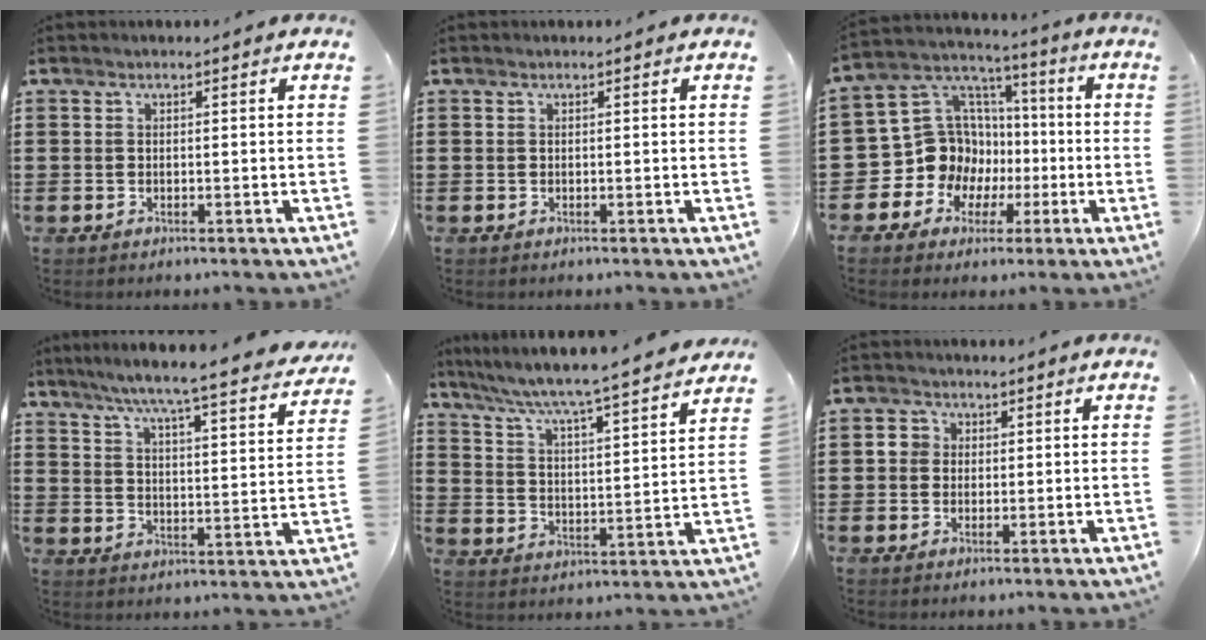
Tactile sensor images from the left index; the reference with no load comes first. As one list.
[{"total": 0.0}, {"total": 12.7, "force": [-1.6, 11.9, 4.2], "torque": [-0.127, -0.007, -0.018]}, {"total": 6.2, "force": [5.4, -1.0, 2.8], "torque": [-0.078, -0.044, 0.084]}, {"total": 5.2, "force": [4.8, -0.7, 2.0], "torque": [-0.064, -0.045, 0.071]}, {"total": 2.5, "force": [0.4, 2.4, 0.6], "torque": [-0.024, 0.010, 0.003]}]